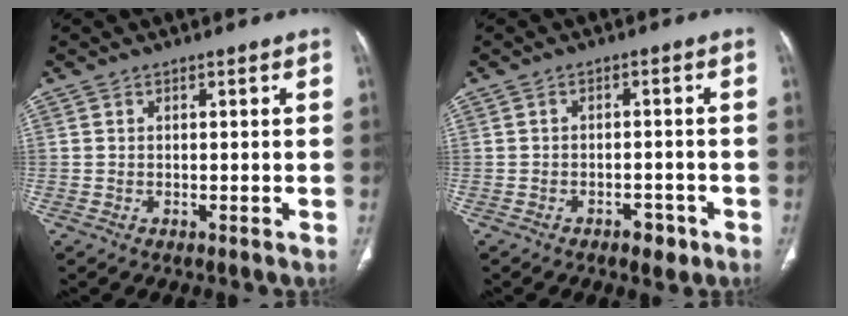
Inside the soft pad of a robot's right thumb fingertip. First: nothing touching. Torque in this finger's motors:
{"motor_torque": [0.30, 0.50, -0.29, 0.11, 0.13]}